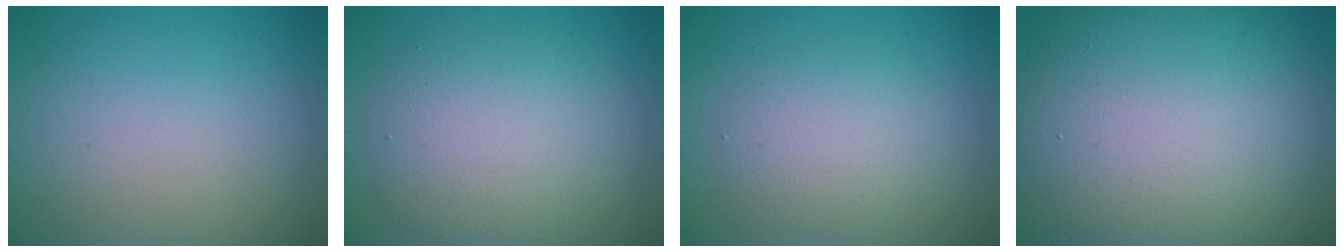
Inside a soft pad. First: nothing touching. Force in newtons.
{"total": 5.8, "press": 5.8, "slide": 0.2}
{"total": 3.3, "press": 3.3, "slide": 0.3}
{"total": 16.6, "press": 16.6, "slide": 0.4}